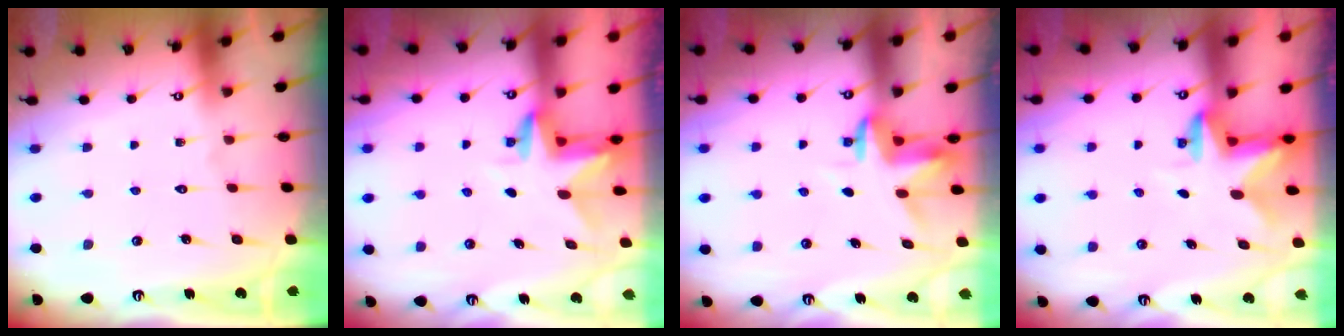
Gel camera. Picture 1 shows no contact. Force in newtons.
{"total": 2.9, "press": 2.9, "slide": 0.2}
{"total": 3.6, "press": 3.6, "slide": 0.2}
{"total": 2.7, "press": 2.6, "slide": 0.5}